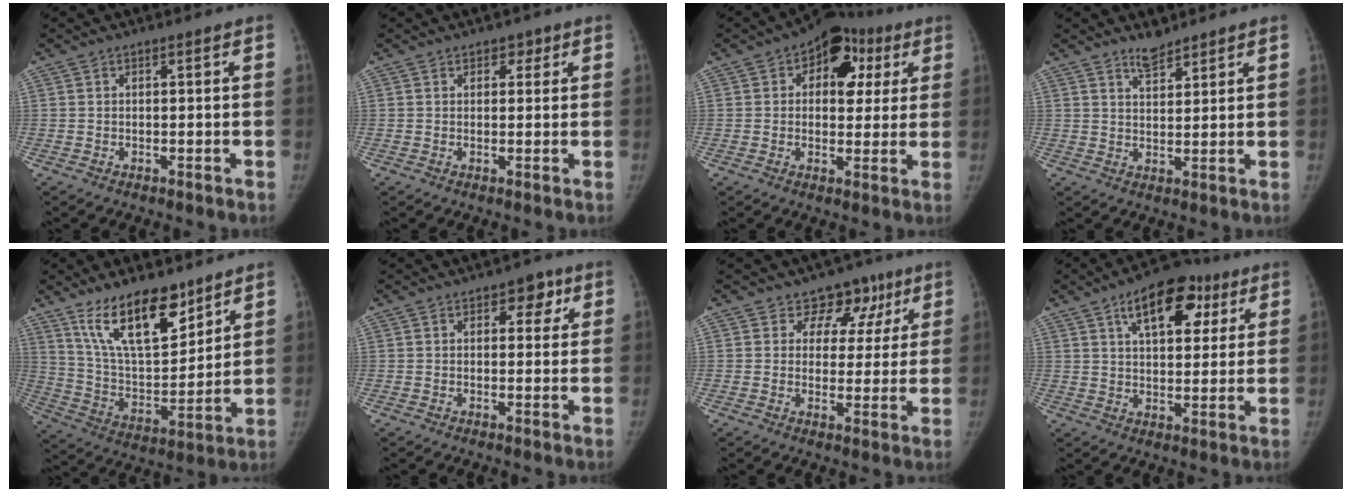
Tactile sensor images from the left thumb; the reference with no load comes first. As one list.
[{"total": 2.0, "force": [1.2, 1.5, 0.7], "torque": [0.014, -0.004, 0.012]}, {"total": 13.0, "force": [4.6, 8.6, 8.5], "torque": [-0.052, 0.010, 0.059]}, {"total": 3.9, "force": [3.4, 1.5, 1.3], "torque": [-0.007, -0.028, 0.060]}, {"total": 17.4, "force": [11.8, 7.1, 10.6], "torque": [-0.136, -0.073, 0.222]}, {"total": 4.4, "force": [2.0, 2.9, 2.6], "torque": [0.000, -0.004, 0.021]}, {"total": 8.9, "force": [5.4, 6.7, 2.0], "torque": [0.028, -0.014, 0.064]}, {"total": 14.5, "force": [7.0, 7.7, 10.2], "torque": [-0.107, -0.007, 0.103]}]